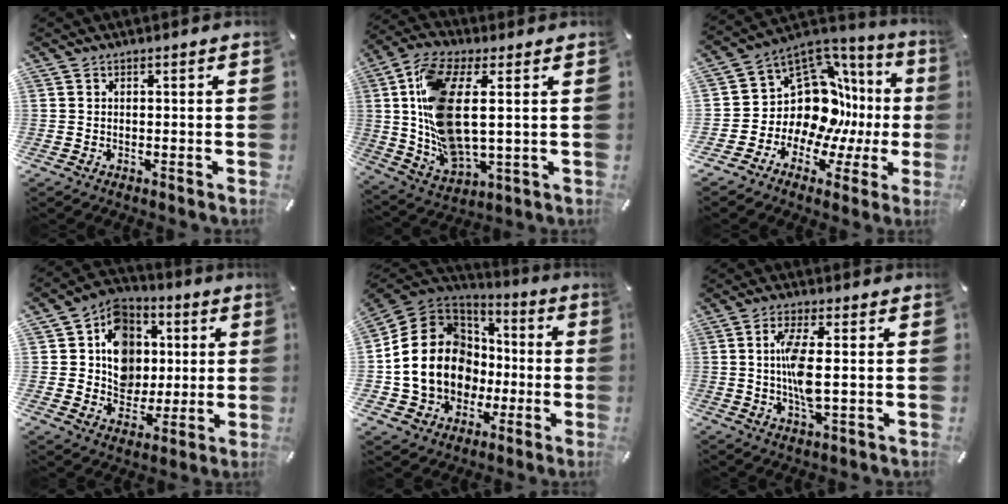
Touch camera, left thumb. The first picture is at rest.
{"total": 15.9, "force": [3.0, 7.2, 13.8], "torque": [-0.312, -0.012, 0.055]}
{"total": 14.3, "force": [2.0, 11.6, 8.2], "torque": [-0.157, -0.061, 0.045]}
{"total": 12.9, "force": [1.3, 11.6, 5.4], "torque": [-0.072, -0.003, 0.027]}
{"total": 19.0, "force": [-1.5, 16.3, 9.7], "torque": [-0.199, 0.008, -0.015]}
{"total": 8.7, "force": [0.5, 2.3, 8.3], "torque": [-0.182, -0.012, 0.002]}